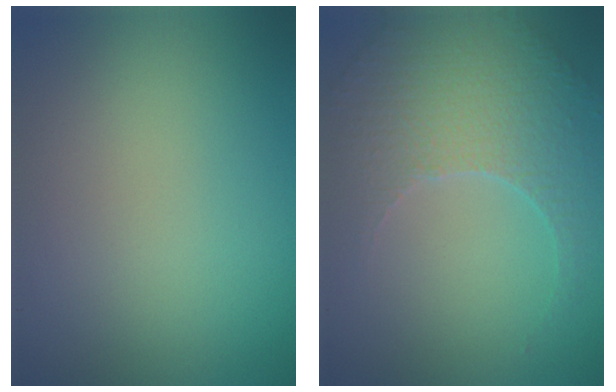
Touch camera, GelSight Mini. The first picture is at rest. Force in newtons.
{"total": 4.0, "press": 3.4, "slide": 2.2}